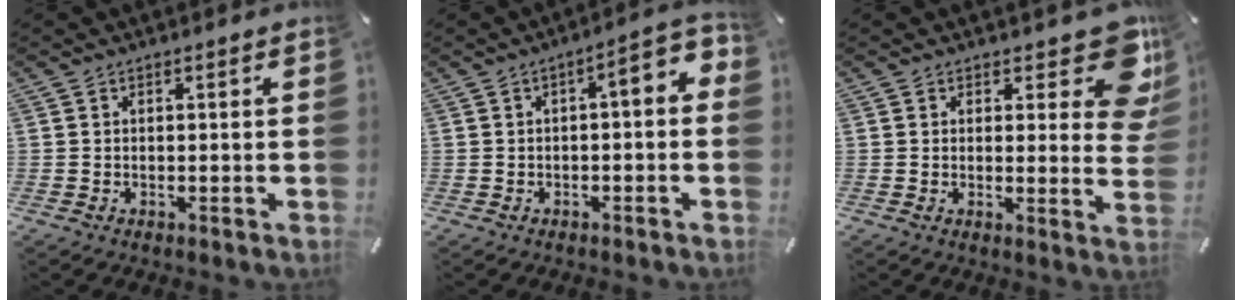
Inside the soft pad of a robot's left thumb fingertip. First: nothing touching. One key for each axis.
{"total": 5.1, "fx": -0.6, "fy": 1.9, "fz": 4.6, "tx": -0.061, "ty": -0.008, "tz": -0.017}
{"total": 12.1, "fx": 6.7, "fy": 5.4, "fz": 8.5, "tx": -0.080, "ty": -0.054, "tz": 0.113}